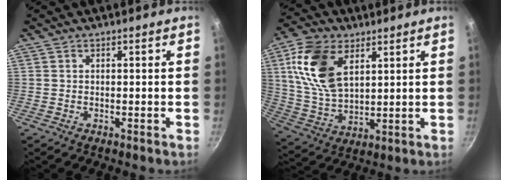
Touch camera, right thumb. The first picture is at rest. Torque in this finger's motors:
{"motor_torque": [0.04, 0.71, 1.26, 1.11, 0.15]}